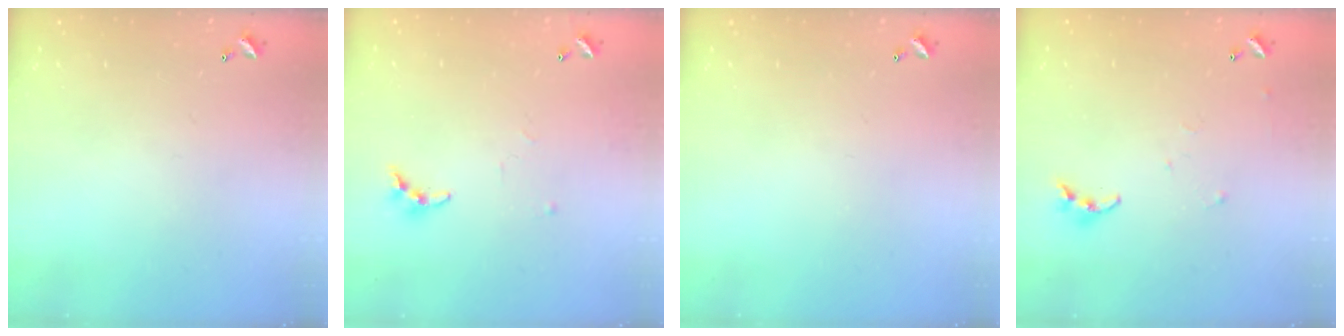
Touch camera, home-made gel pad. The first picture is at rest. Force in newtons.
{"total": 7.0, "press": 7.0, "slide": 0.4}
{"total": 0.0}
{"total": 4.1, "press": 4.1, "slide": 0.4}